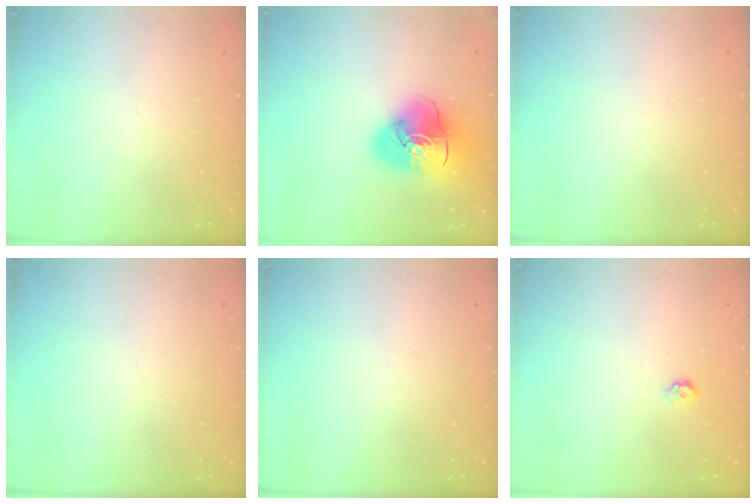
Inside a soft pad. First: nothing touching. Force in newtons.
{"total": 18.1, "press": 17.9, "slide": 2.7}
{"total": 0.0}
{"total": 0.0}
{"total": 0.0}
{"total": 4.2, "press": 4.1, "slide": 0.8}